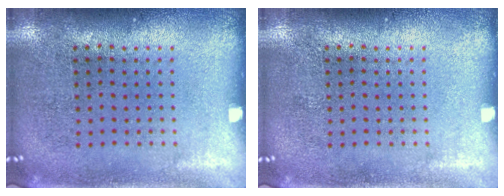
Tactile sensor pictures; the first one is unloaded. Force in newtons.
{"total": 0.0}